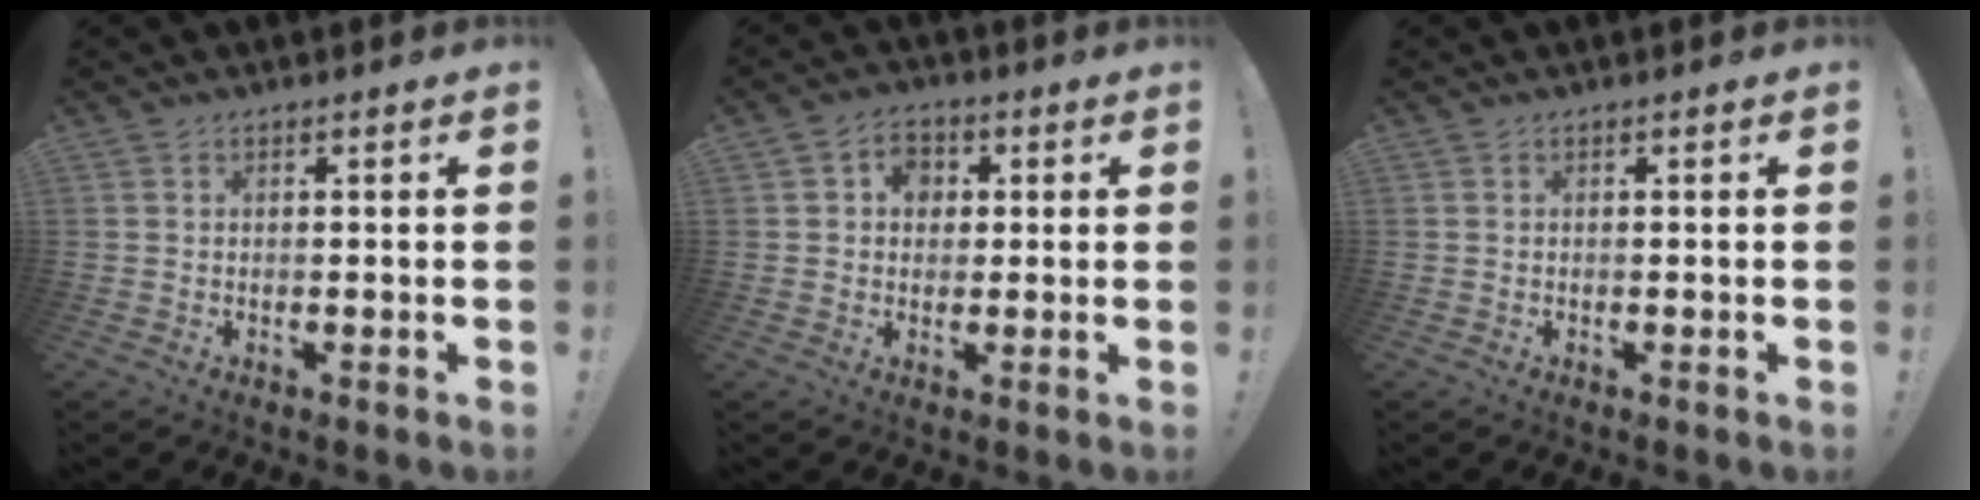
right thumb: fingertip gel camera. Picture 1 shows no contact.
{"total": 6.2, "force": [1.4, 5.4, 2.7], "torque": [-0.033, 0.002, 0.024]}
{"total": 0.0}